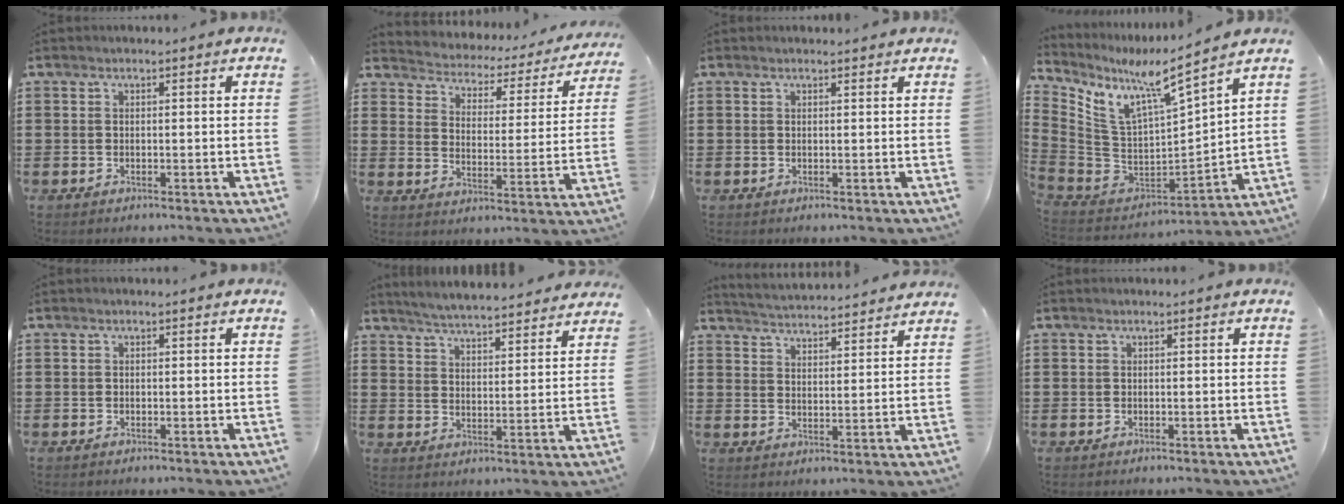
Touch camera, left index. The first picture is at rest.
{"total": 2.2, "force": [2.1, 0.7, 0.1], "torque": [-0.021, -0.025, 0.025]}
{"total": 0.6, "force": [0.6, 0.0, 0.2], "torque": [-0.005, -0.001, 0.013]}
{"total": 8.0, "force": [5.8, 1.2, 5.4], "torque": [-0.134, -0.058, 0.091]}
{"total": 0.0}
{"total": 4.8, "force": [4.7, -0.4, 0.5], "torque": [-0.030, -0.032, 0.081]}
{"total": 3.7, "force": [3.6, -0.6, -0.1], "torque": [-0.017, -0.030, 0.060]}
{"total": 0.0}